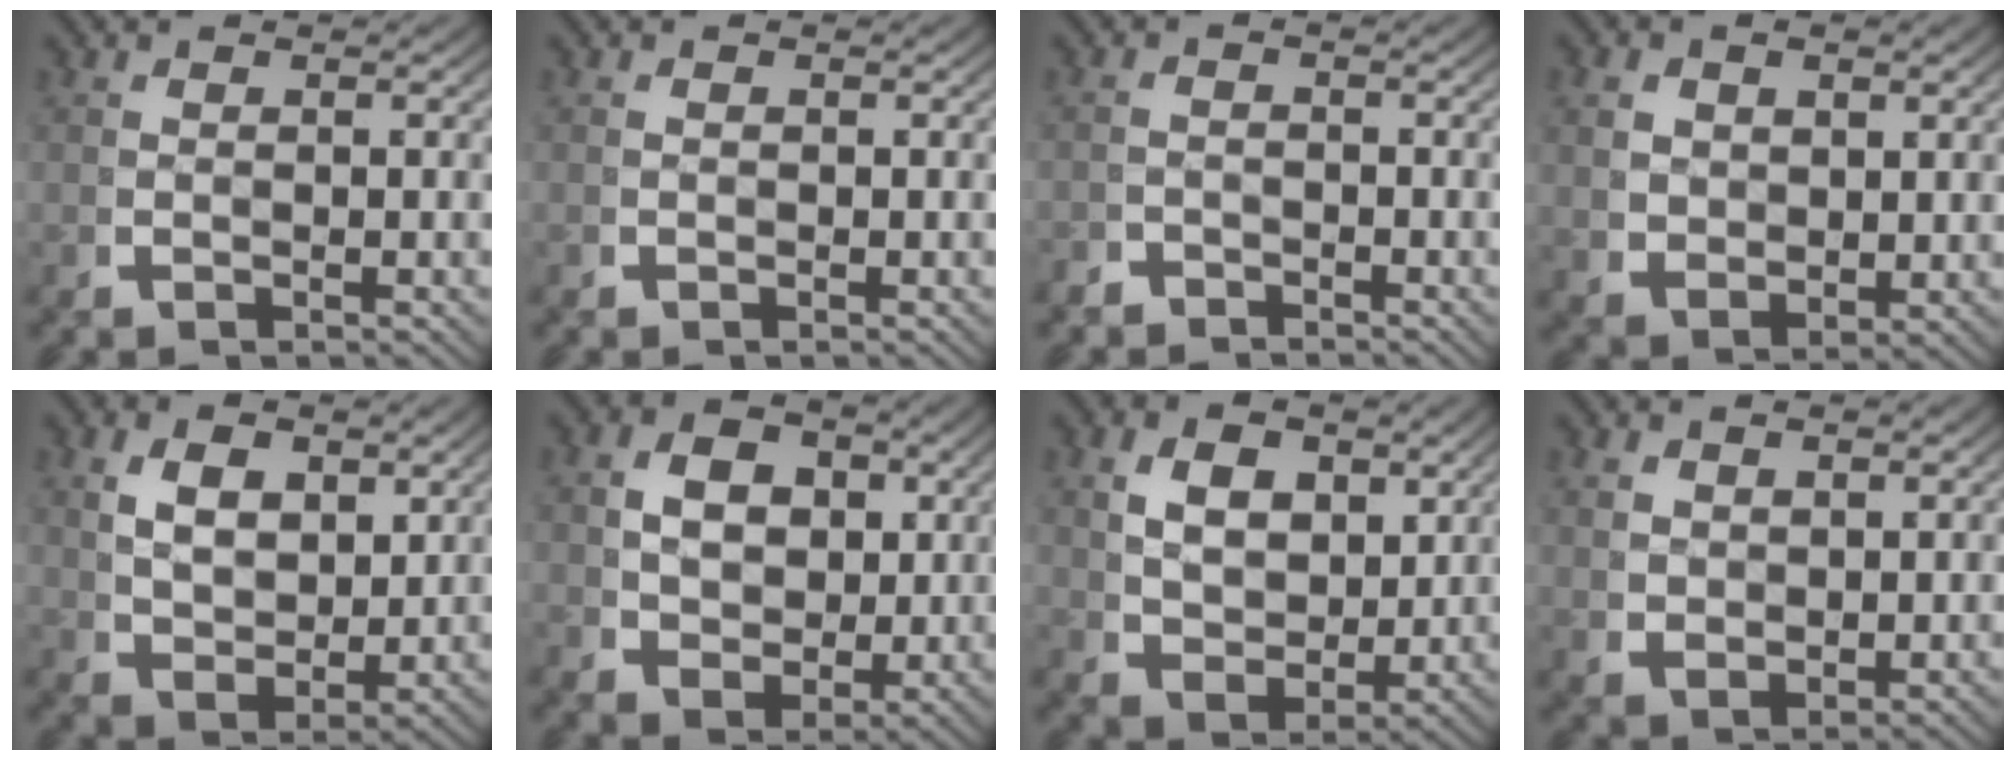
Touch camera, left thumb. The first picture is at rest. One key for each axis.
{"total": 0.0}
{"total": 2.3, "fx": -2.2, "fy": 0.6, "fz": -0.1, "tx": 0.005, "ty": -0.013, "tz": -0.038}
{"total": 3.7, "fx": 1.0, "fy": 2.7, "fz": 2.2, "tx": -0.052, "ty": -0.017, "tz": 0.034}
{"total": 5.7, "fx": 1.6, "fy": 3.8, "fz": 4.0, "tx": -0.073, "ty": -0.021, "tz": 0.041}
{"total": 7.1, "fx": 1.1, "fy": 5.3, "fz": 4.6, "tx": -0.083, "ty": -0.029, "tz": 0.029}
{"total": 6.5, "fx": 1.4, "fy": 4.6, "fz": 4.4, "tx": -0.085, "ty": -0.025, "tz": 0.036}
{"total": 2.6, "fx": 1.2, "fy": 1.6, "fz": 1.7, "tx": -0.040, "ty": -0.010, "tz": 0.039}